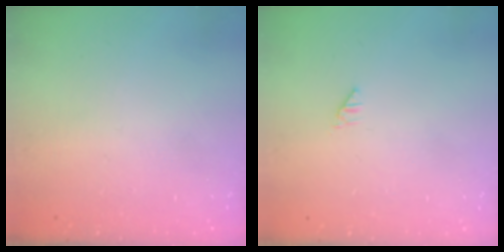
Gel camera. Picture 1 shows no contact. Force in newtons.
{"total": 0.0}